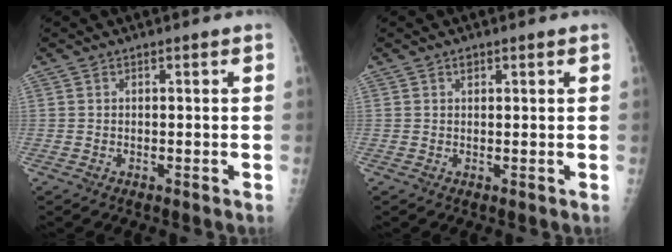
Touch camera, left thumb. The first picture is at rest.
{"total": 1.1, "force": [0.7, 0.7, 0.3], "torque": [0.008, -0.002, 0.008]}